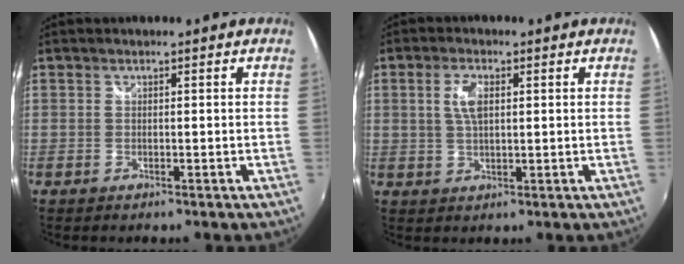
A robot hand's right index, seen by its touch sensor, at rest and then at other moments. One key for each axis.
{"total": 4.5, "fx": 1.1, "fy": 2.0, "fz": 3.8, "tx": -0.074, "ty": 0.004, "tz": 0.021}